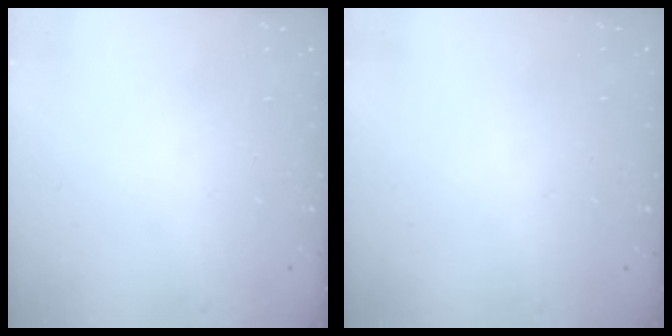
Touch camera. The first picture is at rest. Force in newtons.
{"total": 0.0}